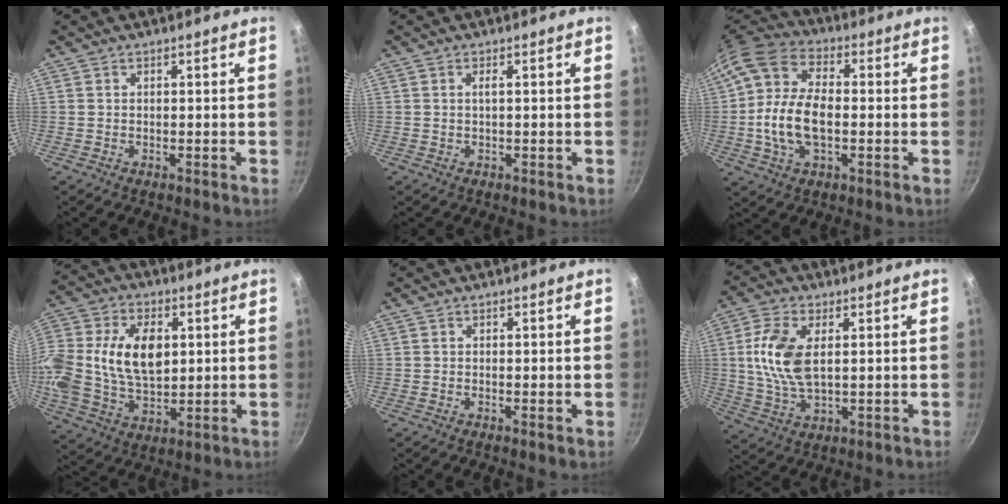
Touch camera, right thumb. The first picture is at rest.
{"total": 0.9, "force": [0.1, 0.1, 0.9], "torque": [-0.019, 0.001, 0.003]}
{"total": 14.7, "force": [-0.8, 8.7, 11.8], "torque": [-0.218, 0.021, -0.028]}
{"total": 21.7, "force": [3.4, 14.6, 15.8], "torque": [-0.334, 0.025, 0.060]}
{"total": 0.7, "force": [-0.1, 0.1, 0.7], "torque": [-0.013, -0.002, -0.002]}
{"total": 11.2, "force": [1.9, 5.9, 9.3], "torque": [-0.186, -0.002, 0.038]}